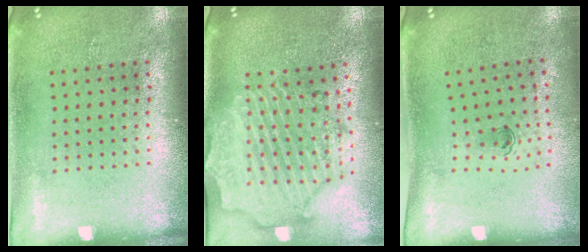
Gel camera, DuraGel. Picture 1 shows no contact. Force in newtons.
{"total": 3.0, "press": 2.6, "slide": 1.5}
{"total": 0.7, "press": 0.3, "slide": 0.6}